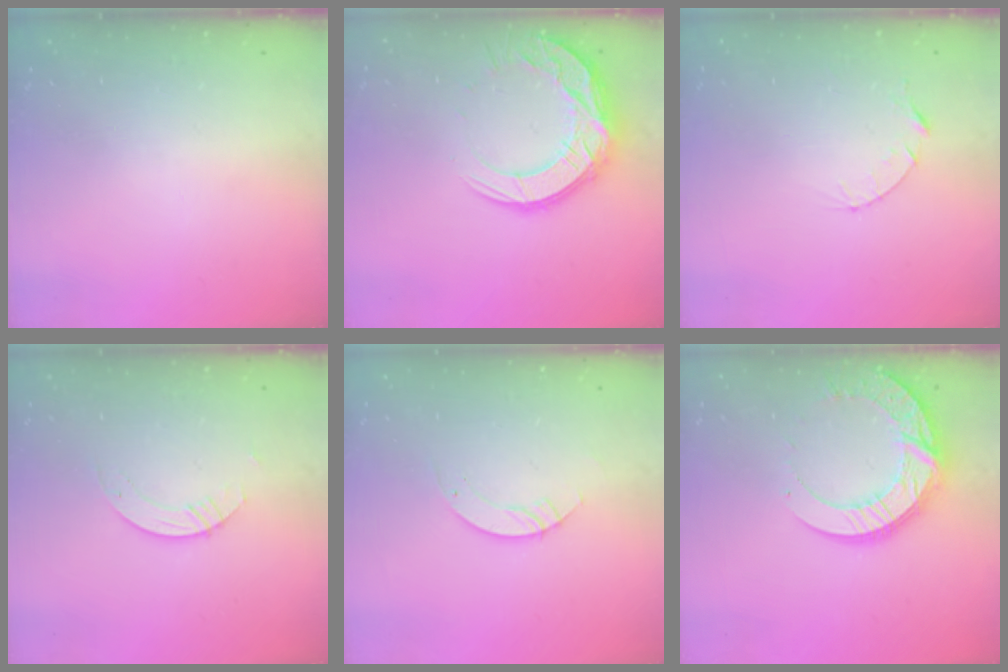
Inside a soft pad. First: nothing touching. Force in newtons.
{"total": 14.6, "press": 14.6, "slide": 1.1}
{"total": 4.3, "press": 4.2, "slide": 0.4}
{"total": 2.8, "press": 2.8, "slide": 0.2}
{"total": 3.5, "press": 3.5, "slide": 0.1}
{"total": 17.2, "press": 17.1, "slide": 1.6}